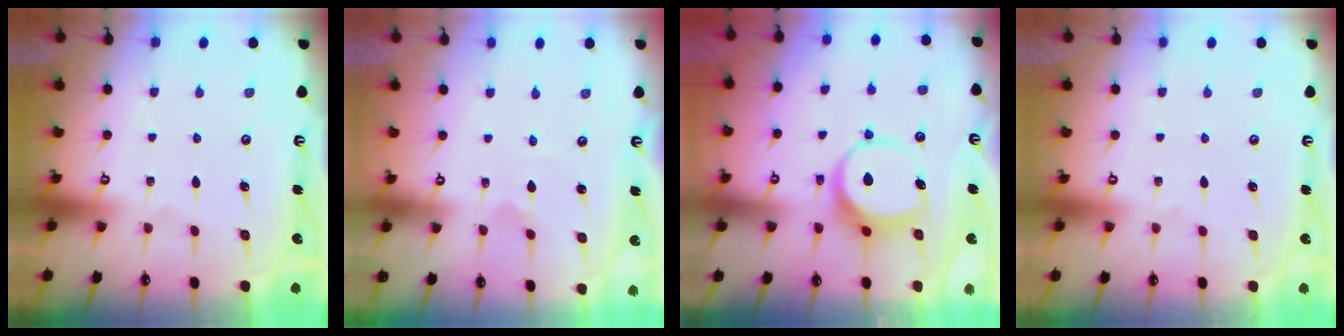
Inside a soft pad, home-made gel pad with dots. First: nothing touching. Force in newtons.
{"total": 0.7, "press": 0.7, "slide": 0.1}
{"total": 8.0, "press": 7.9, "slide": 1.0}
{"total": 0.0}